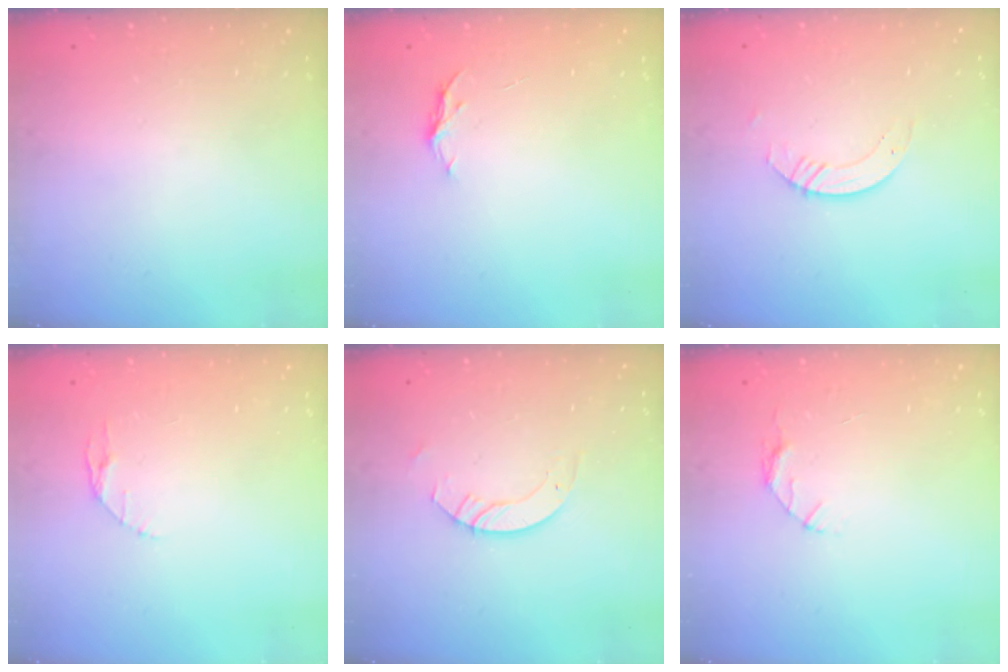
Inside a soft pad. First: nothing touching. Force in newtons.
{"total": 4.0, "press": 4.0, "slide": 0.4}
{"total": 3.5, "press": 3.5, "slide": 0.4}
{"total": 2.9, "press": 2.9, "slide": 0.4}
{"total": 4.8, "press": 4.8, "slide": 0.4}
{"total": 3.2, "press": 3.2, "slide": 0.4}